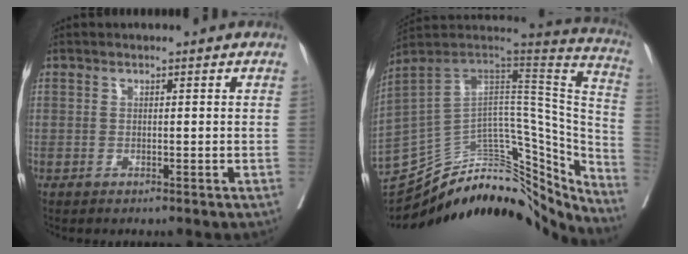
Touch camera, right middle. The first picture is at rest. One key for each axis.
{"total": 28.9, "fx": -23.4, "fy": 11.1, "fz": 12.7, "tx": -0.140, "ty": 0.036, "tz": -0.312}